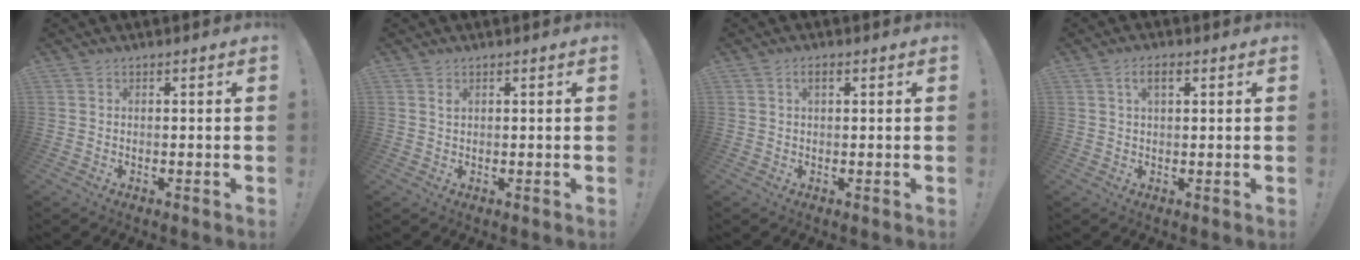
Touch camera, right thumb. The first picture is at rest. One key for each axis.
{"total": 0.8, "fx": 0.5, "fy": 0.5, "fz": 0.3, "tx": 0.000, "ty": -0.004, "tz": 0.009}
{"total": 2.0, "fx": 0.7, "fy": 1.0, "fz": 1.7, "tx": -0.028, "ty": 0.000, "tz": 0.010}
{"total": 3.8, "fx": 1.4, "fy": 1.8, "fz": 3.1, "tx": -0.048, "ty": 0.000, "tz": 0.020}